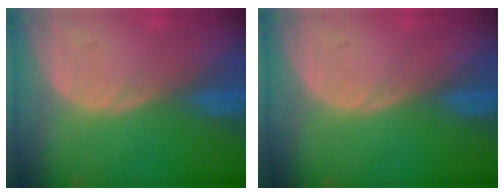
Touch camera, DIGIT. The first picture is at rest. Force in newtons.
{"total": 0.0}